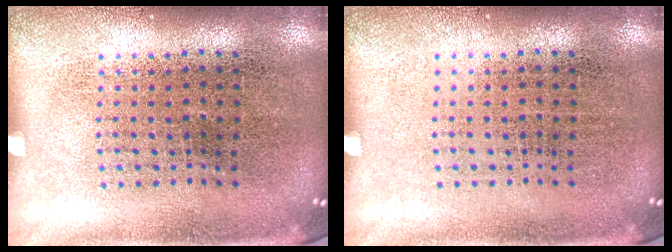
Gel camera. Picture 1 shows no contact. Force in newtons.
{"total": 0.0}